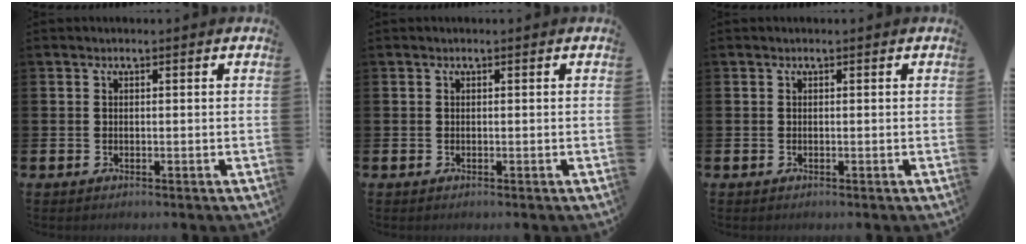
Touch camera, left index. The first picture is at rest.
{"total": 0.0}
{"total": 0.0}